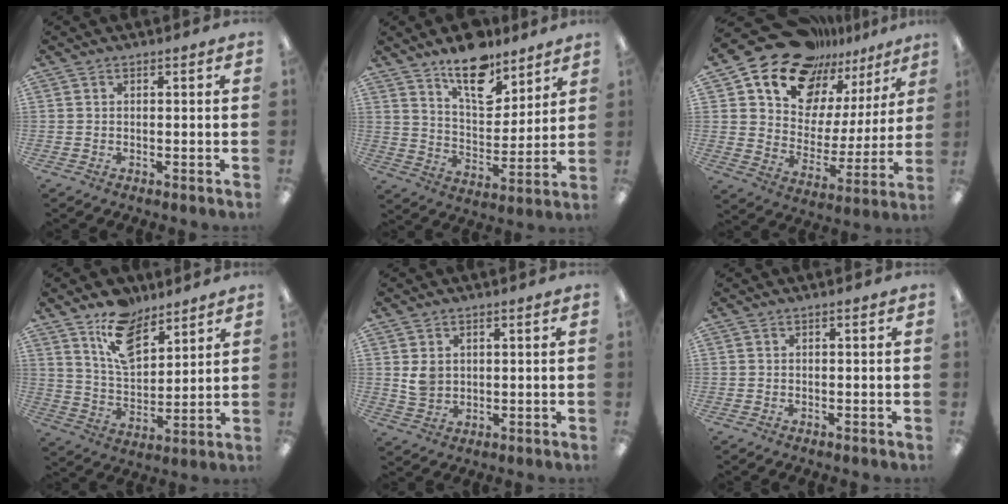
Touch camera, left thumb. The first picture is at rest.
{"total": 14.6, "force": [10.8, 6.8, 7.0], "torque": [-0.096, -0.068, 0.193]}
{"total": 16.0, "force": [13.3, 8.3, 3.1], "torque": [-0.085, -0.115, 0.238]}
{"total": 12.7, "force": [8.9, 6.7, 6.1], "torque": [-0.098, -0.044, 0.163]}
{"total": 4.6, "force": [1.5, 3.7, 2.3], "torque": [-0.039, 0.003, 0.029]}
{"total": 0.0}